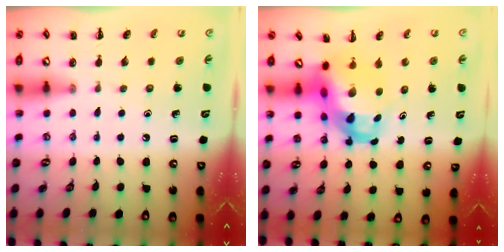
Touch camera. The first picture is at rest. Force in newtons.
{"total": 7.0, "press": 6.7, "slide": 2.0}